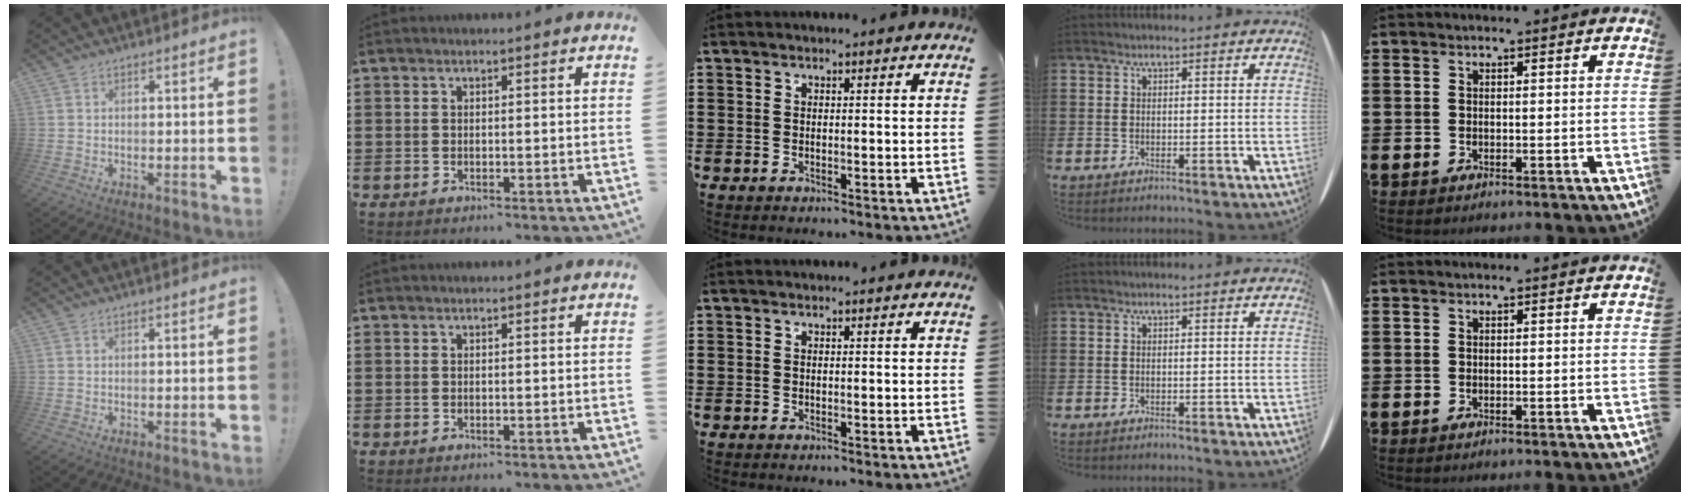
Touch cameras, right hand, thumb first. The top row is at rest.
{}